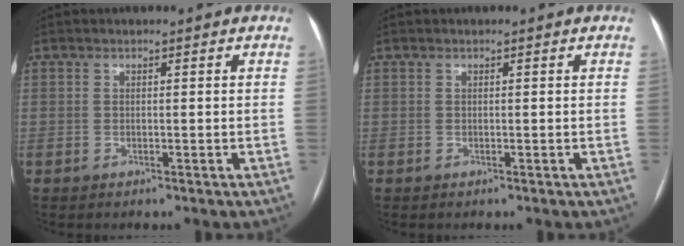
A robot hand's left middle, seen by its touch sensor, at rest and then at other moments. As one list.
[{"total": 0.0}]